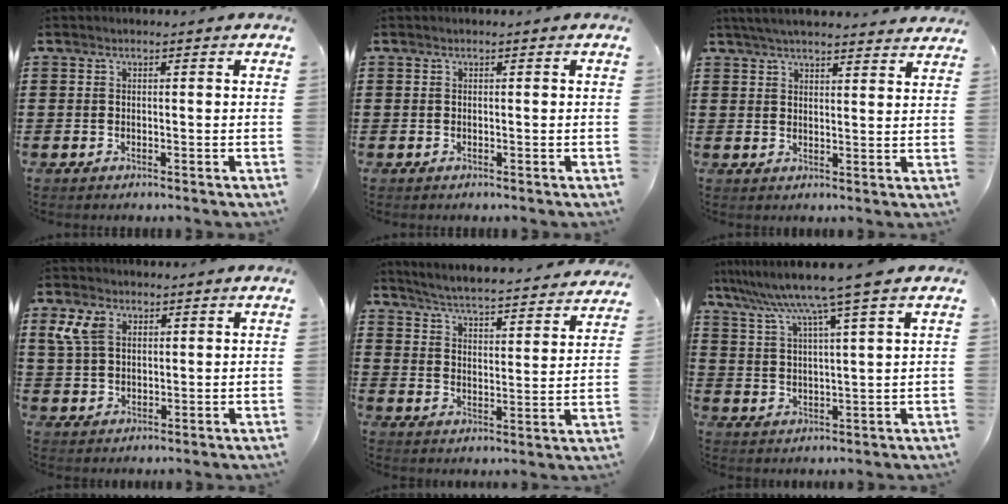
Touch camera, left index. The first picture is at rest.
{"total": 0.0}
{"total": 4.1, "force": [3.9, -0.1, 1.2], "torque": [-0.035, -0.011, 0.071]}
{"total": 5.1, "force": [2.5, 3.2, 3.1], "torque": [-0.082, 0.010, 0.043]}
{"total": 4.4, "force": [4.2, -0.6, 0.9], "torque": [-0.040, -0.037, 0.065]}
{"total": 7.6, "force": [6.0, -1.2, 4.5], "torque": [-0.109, -0.034, 0.096]}